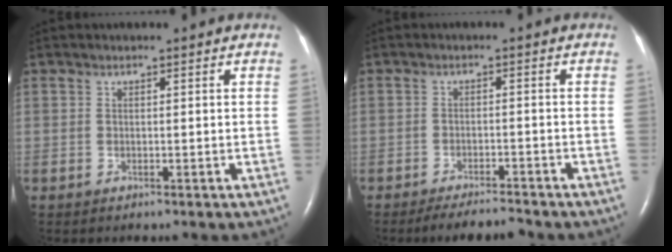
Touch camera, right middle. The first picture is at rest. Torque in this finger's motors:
{"motor_torque": [0.40, -0.39, 0.01, 0.01]}